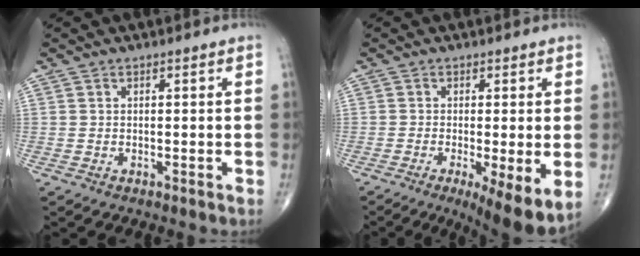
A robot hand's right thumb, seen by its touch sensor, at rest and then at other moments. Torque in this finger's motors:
{"motor_torque": [0.14, 0.44, 0.04, -0.17, 0.07]}